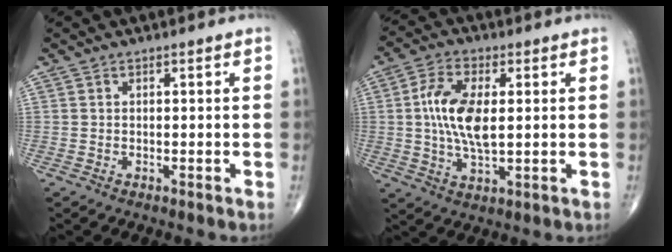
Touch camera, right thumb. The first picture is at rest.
{"total": 10.9, "force": [1.1, 4.9, 9.7], "torque": [-0.194, -0.005, 0.020]}